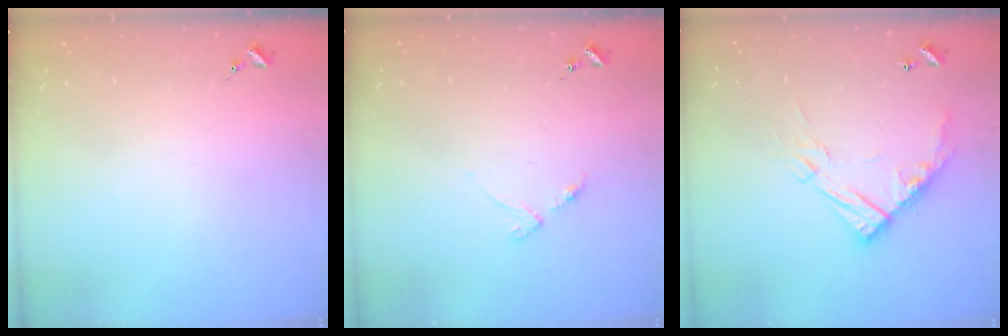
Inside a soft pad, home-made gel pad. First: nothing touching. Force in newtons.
{"total": 3.5, "press": 3.5, "slide": 0.4}
{"total": 14.3, "press": 14.3, "slide": 1.0}